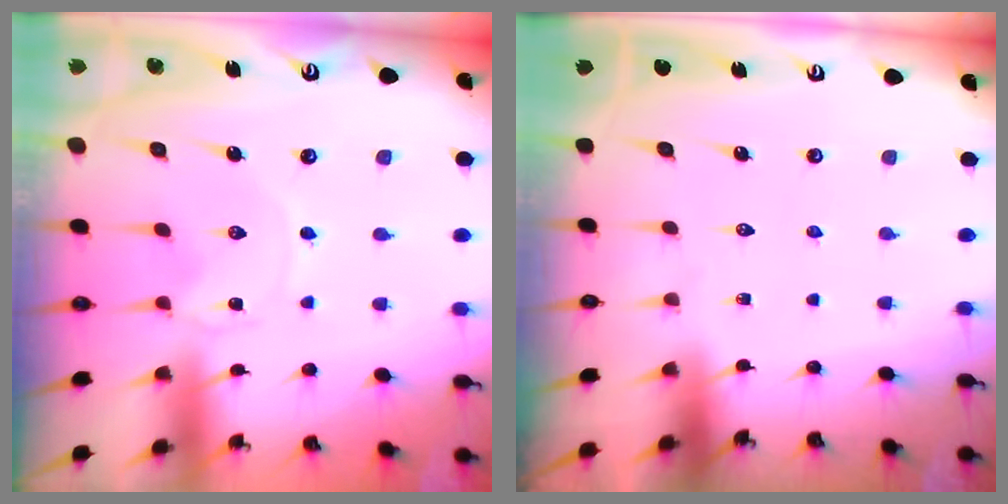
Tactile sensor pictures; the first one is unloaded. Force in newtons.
{"total": 0.0}